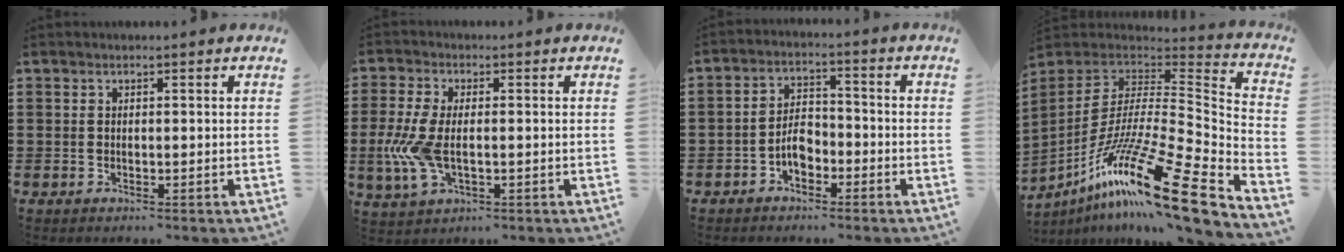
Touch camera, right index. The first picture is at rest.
{"total": 7.4, "force": [-0.9, 3.5, 6.4], "torque": [-0.162, -0.012, -0.023]}
{"total": 4.2, "force": [-2.1, 2.5, 2.6], "torque": [-0.054, 0.007, -0.043]}
{"total": 20.5, "force": [-12.9, 3.0, 15.6], "torque": [-0.286, 0.017, -0.237]}